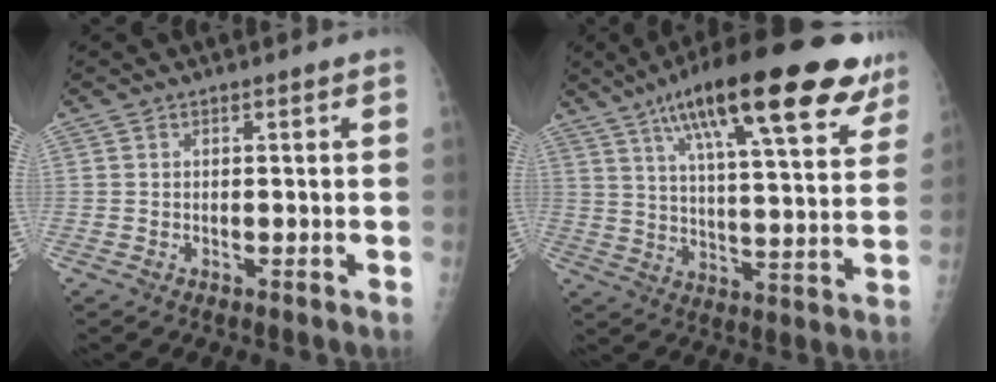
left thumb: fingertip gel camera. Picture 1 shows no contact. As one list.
[{"total": 26.3, "force": [15.4, 7.0, 20.1], "torque": [-0.283, -0.022, 0.230]}]